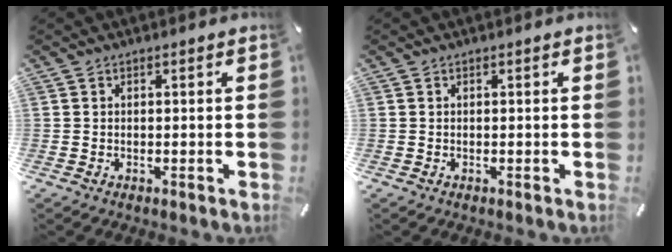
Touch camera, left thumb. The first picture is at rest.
{"total": 0.0}